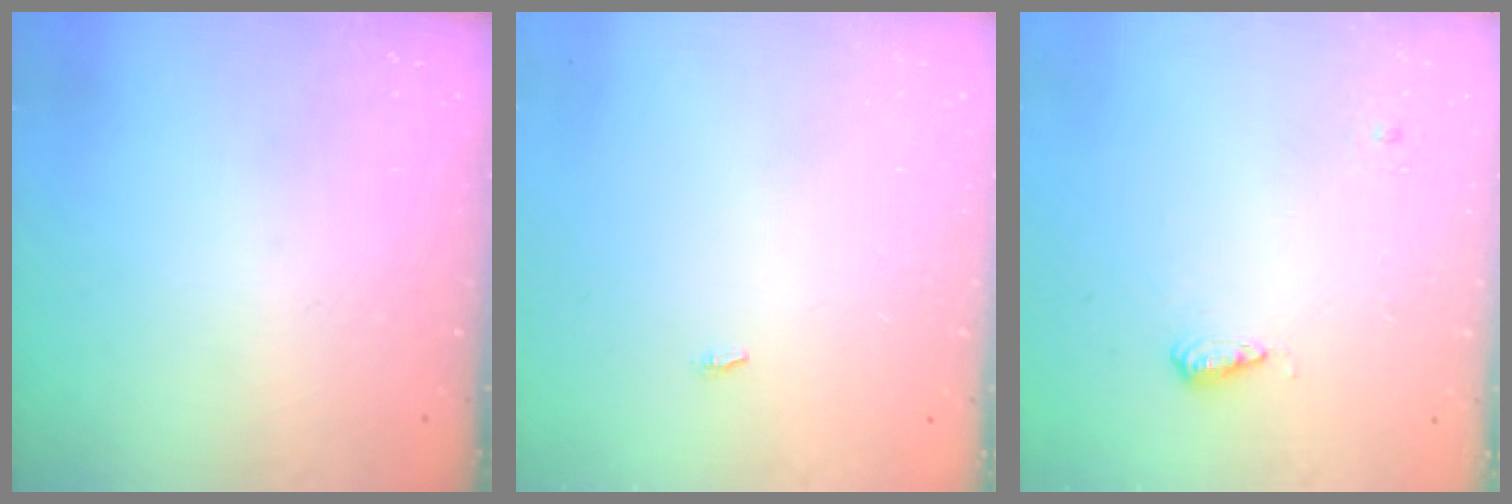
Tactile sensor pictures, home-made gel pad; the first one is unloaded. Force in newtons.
{"total": 4.2, "press": 1.6, "slide": 3.9}
{"total": 5.8, "press": 5.7, "slide": 1.0}